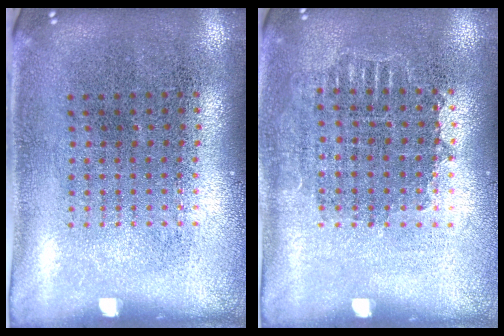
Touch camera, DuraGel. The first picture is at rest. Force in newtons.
{"total": 0.9, "press": 0.8, "slide": 0.3}